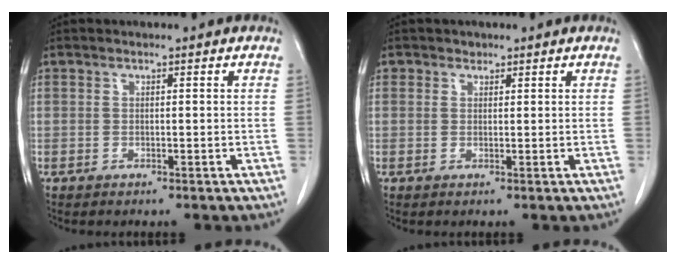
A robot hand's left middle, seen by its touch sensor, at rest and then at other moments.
{"total": 1.1, "force": [0.7, 0.8, 0.0], "torque": [0.005, -0.003, 0.007]}